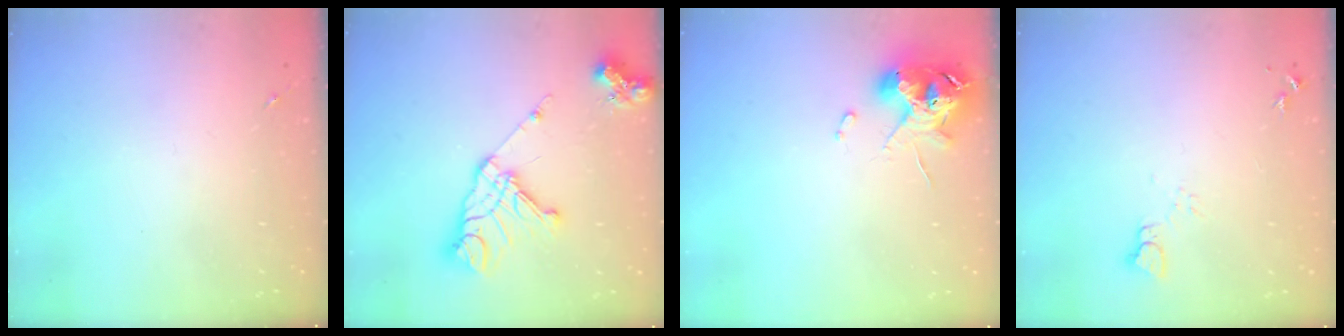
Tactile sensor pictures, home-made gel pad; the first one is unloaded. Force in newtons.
{"total": 18.6, "press": 18.5, "slide": 2.1}
{"total": 10.8, "press": 10.7, "slide": 1.7}
{"total": 3.5, "press": 3.5, "slide": 0.4}